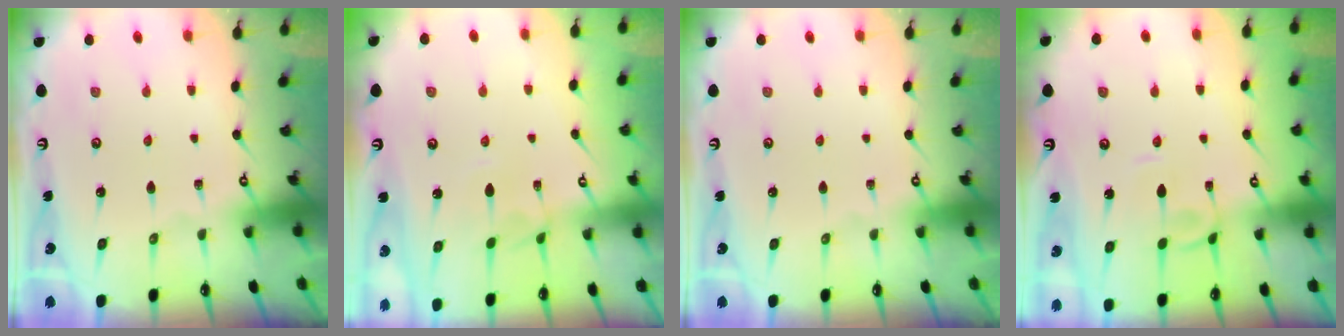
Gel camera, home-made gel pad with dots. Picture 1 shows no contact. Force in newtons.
{"total": 3.0, "press": 3.0, "slide": 0.3}
{"total": 0.0}
{"total": 2.0, "press": 2.0, "slide": 0.2}